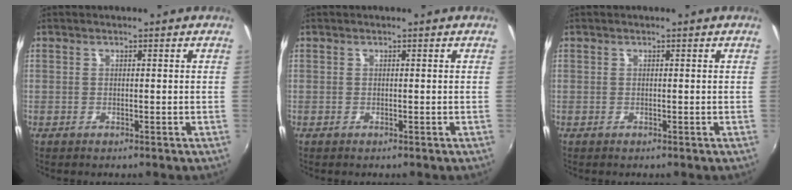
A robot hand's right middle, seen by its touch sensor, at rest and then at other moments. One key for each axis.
{"total": 0.0}
{"total": 0.0}